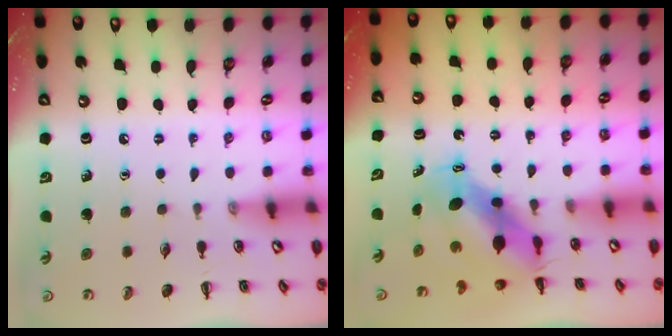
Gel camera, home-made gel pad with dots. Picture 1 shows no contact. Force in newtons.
{"total": 7.9, "press": 7.7, "slide": 1.7}